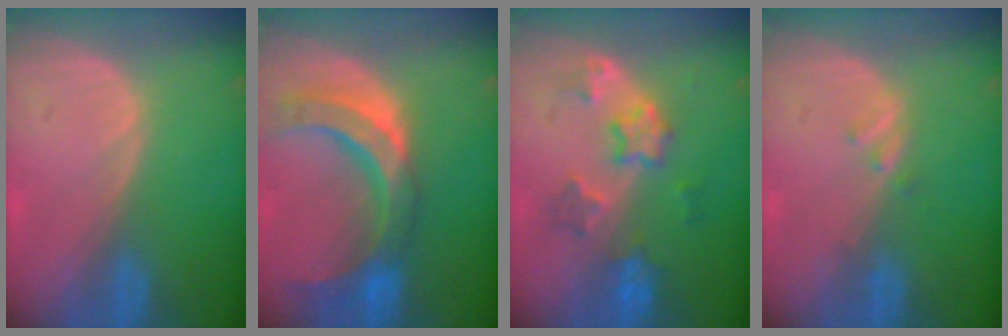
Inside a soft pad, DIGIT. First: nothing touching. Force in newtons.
{"total": 11.2, "press": 9.5, "slide": 5.9}
{"total": 5.8, "press": 5.8, "slide": 0.2}
{"total": 1.1, "press": 1.1, "slide": 0.1}